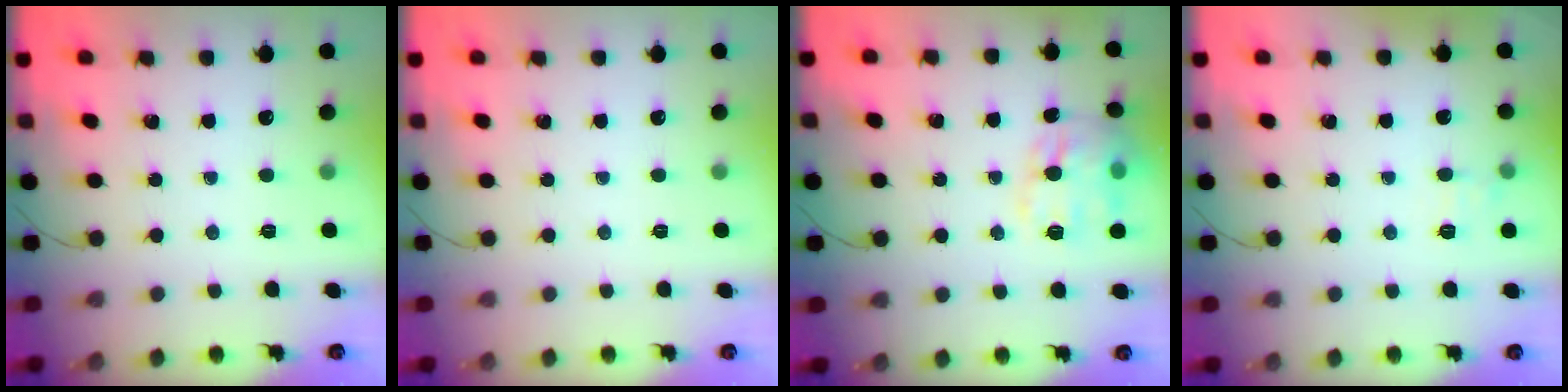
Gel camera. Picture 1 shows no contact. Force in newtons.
{"total": 0.0}
{"total": 13.8, "press": 13.7, "slide": 1.2}
{"total": 6.9, "press": 6.7, "slide": 1.6}